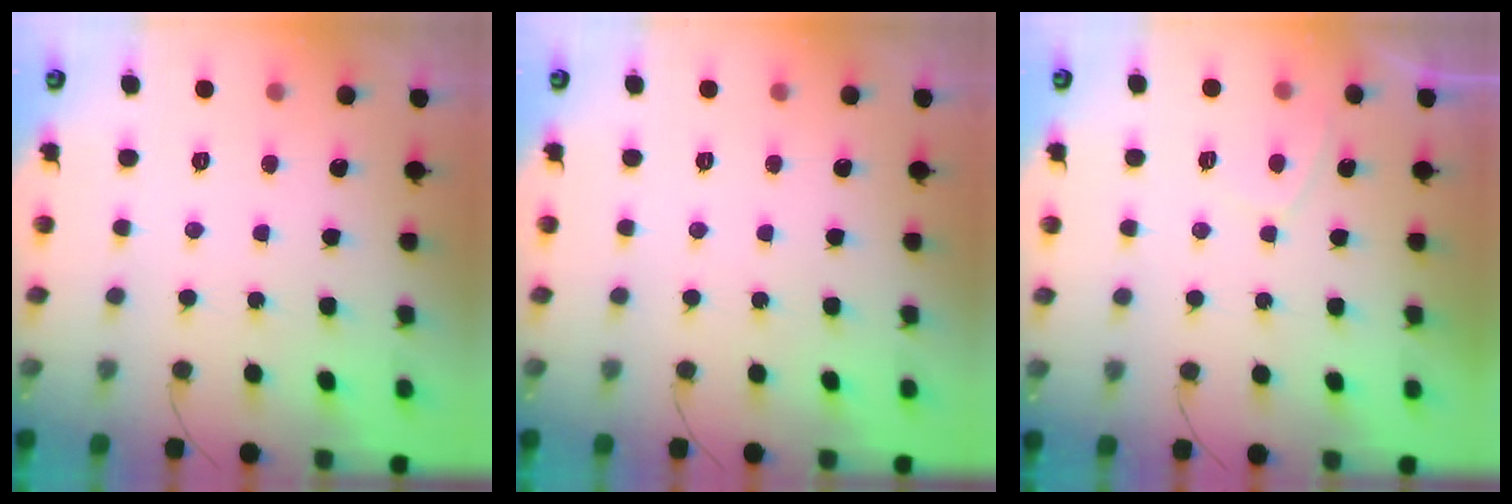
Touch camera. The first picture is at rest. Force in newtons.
{"total": 0.0}
{"total": 1.9, "press": 1.9, "slide": 0.6}